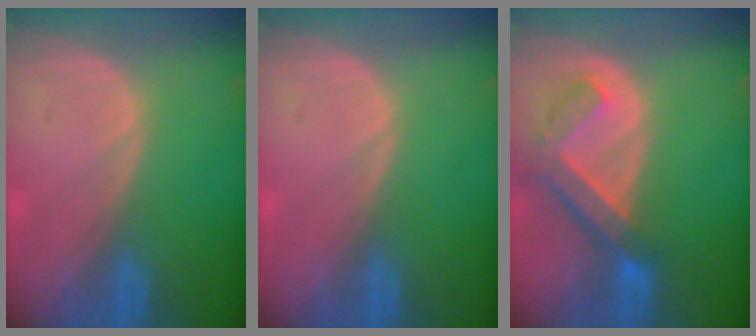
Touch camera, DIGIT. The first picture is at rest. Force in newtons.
{"total": 0.0}
{"total": 7.4, "press": 6.4, "slide": 3.6}